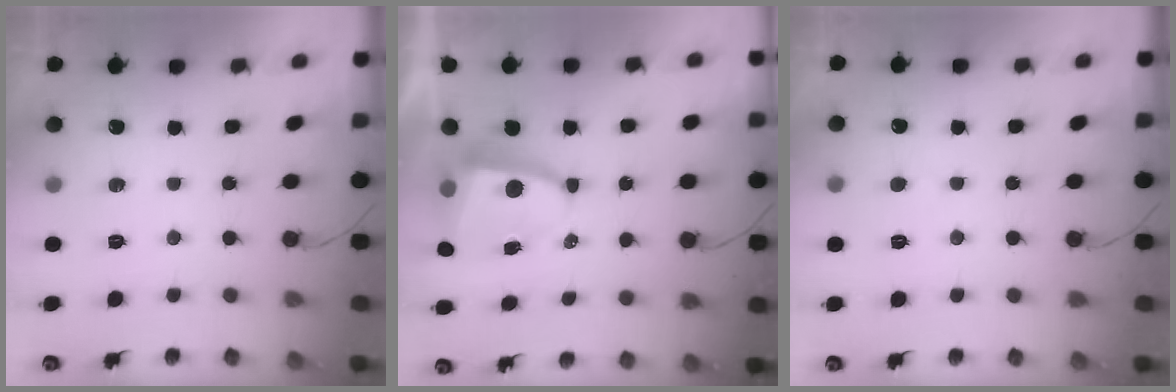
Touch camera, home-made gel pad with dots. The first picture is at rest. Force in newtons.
{"total": 5.8, "press": 5.7, "slide": 0.6}
{"total": 2.6, "press": 2.6, "slide": 0.3}